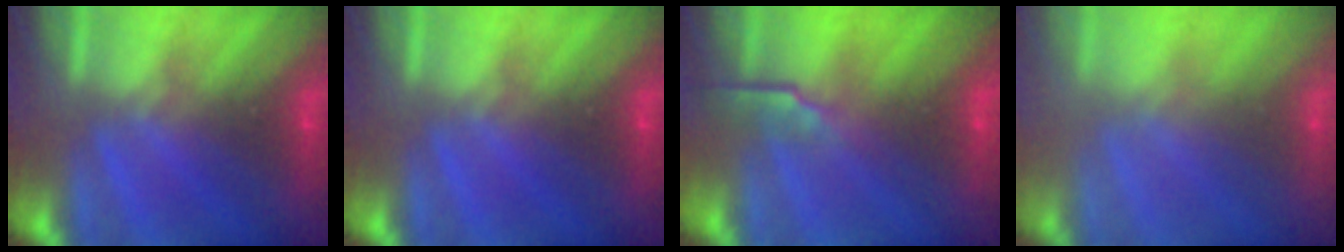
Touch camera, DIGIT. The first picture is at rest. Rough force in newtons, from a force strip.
{"total": 0.0}
{"total": 2.7}
{"total": 2.5}